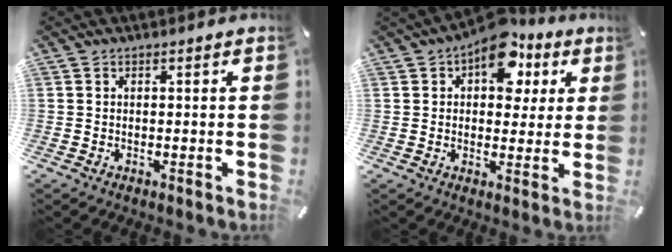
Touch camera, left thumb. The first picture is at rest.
{"total": 12.1, "force": [5.9, 7.4, 7.6], "torque": [-0.098, -0.026, 0.101]}